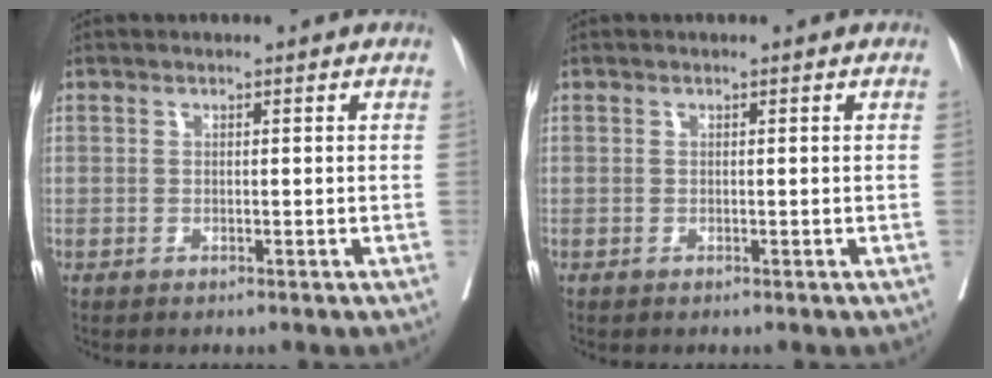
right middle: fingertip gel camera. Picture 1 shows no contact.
{"total": 0.0}